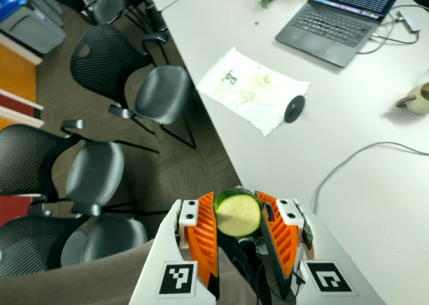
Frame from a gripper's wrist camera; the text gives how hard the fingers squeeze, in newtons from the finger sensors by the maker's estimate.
{"total": 10.8, "left": 10.7, "right": 10.9}